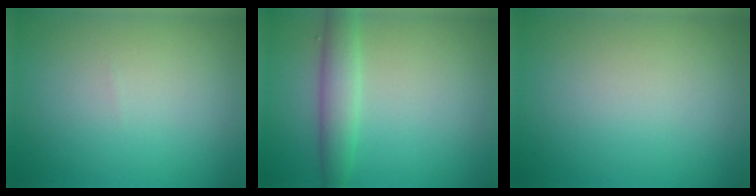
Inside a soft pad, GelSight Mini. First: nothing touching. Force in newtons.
{"total": 3.0, "press": 3.0, "slide": 0.0}
{"total": 0.0}